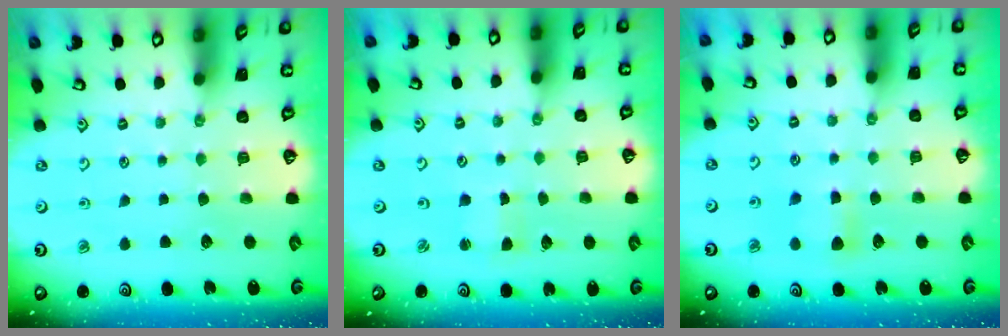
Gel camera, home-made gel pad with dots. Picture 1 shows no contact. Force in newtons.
{"total": 1.2, "press": 1.2, "slide": 0.2}
{"total": 5.4, "press": 5.4, "slide": 0.8}